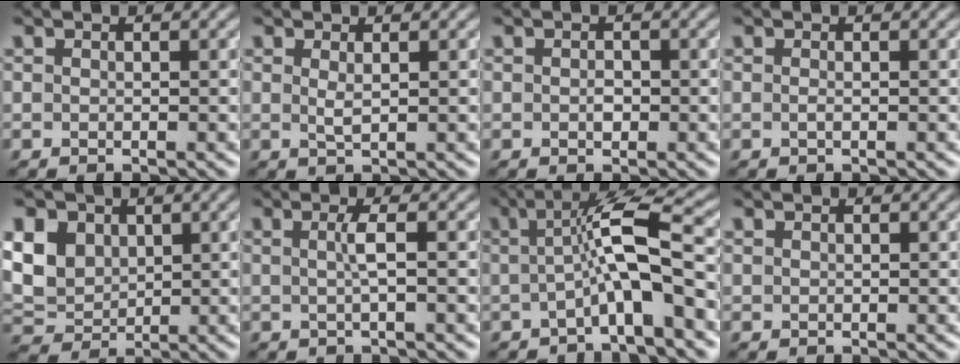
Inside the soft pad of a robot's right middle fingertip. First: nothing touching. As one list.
[{"total": 1.0, "force": [0.4, 0.2, 0.9], "torque": [-0.020, -0.002, 0.007]}, {"total": 0.9, "force": [-0.1, 0.6, 0.7], "torque": [-0.012, -0.001, -0.002]}, {"total": 0.5, "force": [-0.1, 0.1, 0.5], "torque": [-0.011, -0.001, -0.002]}, {"total": 6.9, "force": [2.3, 5.3, 3.8], "torque": [-0.107, 0.017, 0.043]}, {"total": 1.7, "force": [0.0, 0.2, 1.7], "torque": [-0.036, 0.002, -0.001]}, {"total": 6.2, "force": [-0.7, 1.0, 6.1], "torque": [-0.102, 0.016, -0.020]}, {"total": 0.0}]